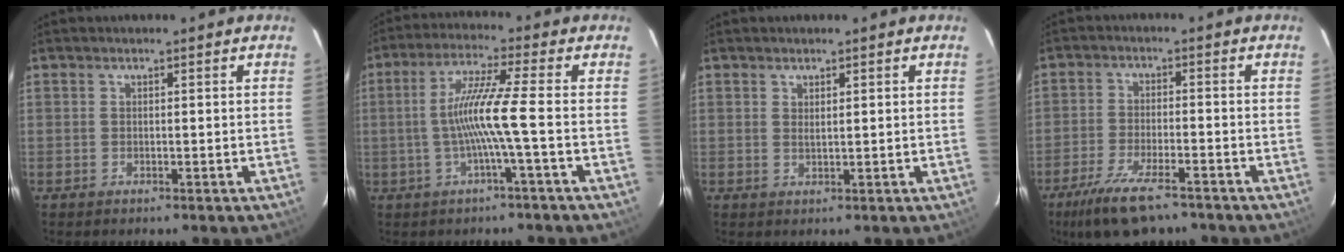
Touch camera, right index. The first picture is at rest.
{"total": 8.5, "force": [-1.7, -1.7, 8.1], "torque": [-0.162, 0.000, -0.029]}
{"total": 1.0, "force": [0.8, 0.2, 0.7], "torque": [-0.012, -0.001, 0.014]}
{"total": 11.0, "force": [-8.0, 3.2, 6.8], "torque": [-0.158, -0.026, -0.142]}